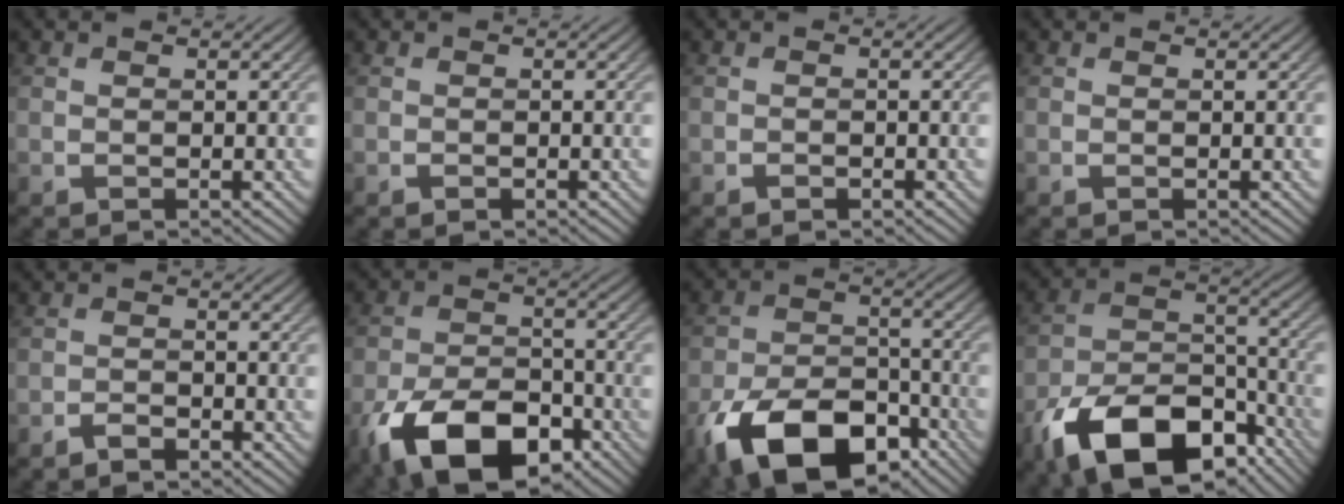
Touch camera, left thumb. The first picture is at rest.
{"total": 0.0}
{"total": 0.5, "force": [-0.4, 0.3, 0.2], "torque": [-0.004, 0.001, -0.009]}
{"total": 0.0}
{"total": 1.4, "force": [-1.2, 0.4, 0.6], "torque": [-0.009, 0.005, -0.027]}
{"total": 13.7, "force": [-7.8, 7.1, 8.7], "torque": [-0.187, -0.025, -0.140]}
{"total": 15.1, "force": [-8.8, 8.0, 9.3], "torque": [-0.191, -0.029, -0.155]}
{"total": 16.4, "force": [-10.2, 8.4, 9.7], "torque": [-0.191, -0.031, -0.177]}